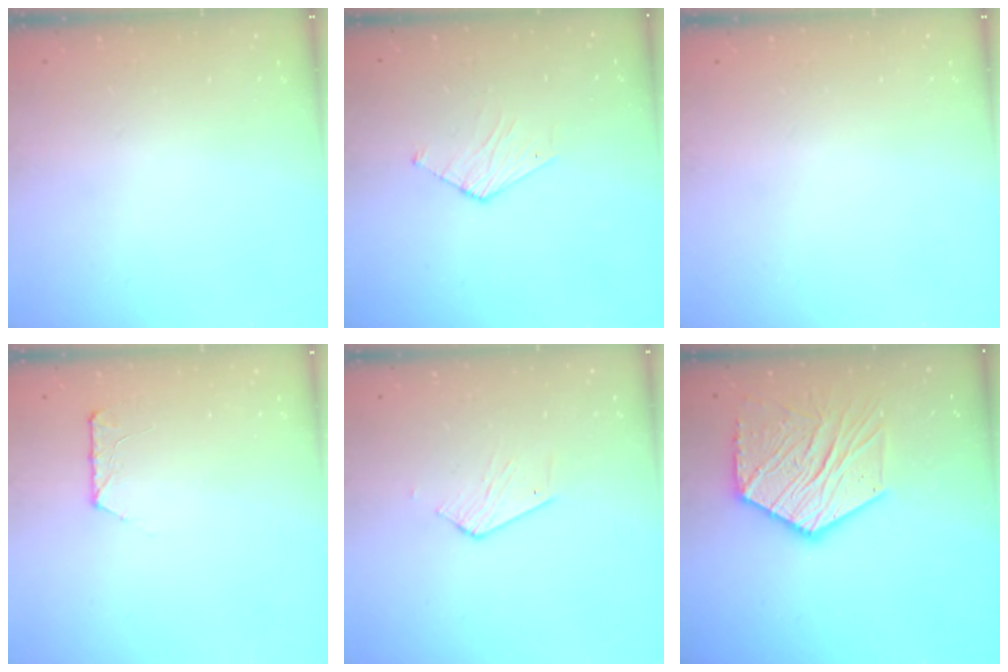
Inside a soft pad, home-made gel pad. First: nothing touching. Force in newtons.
{"total": 3.5, "press": 3.5, "slide": 0.3}
{"total": 0.0}
{"total": 6.5, "press": 6.5, "slide": 0.7}
{"total": 2.8, "press": 2.8, "slide": 0.4}
{"total": 16.2, "press": 16.1, "slide": 1.4}